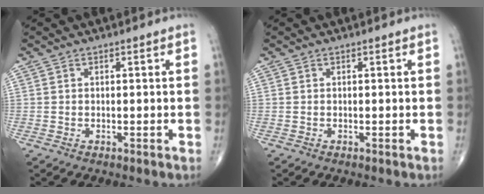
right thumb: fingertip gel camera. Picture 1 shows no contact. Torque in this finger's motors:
{"motor_torque": [0.00, 0.00, -0.12, -0.07, 0.00]}